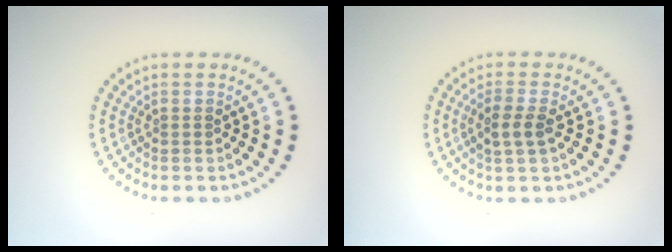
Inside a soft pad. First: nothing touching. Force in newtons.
{"total": 2.0, "press": 2.0, "slide": 0.6}